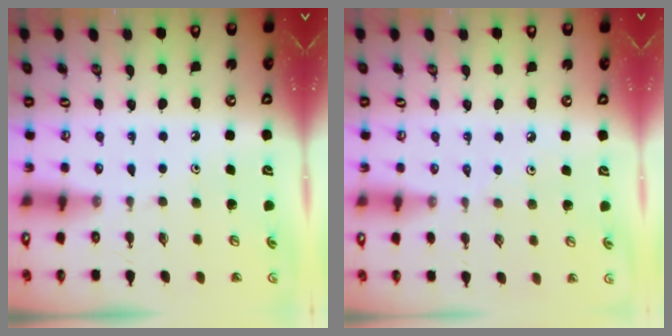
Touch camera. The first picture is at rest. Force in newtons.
{"total": 4.0, "press": 4.0, "slide": 0.6}